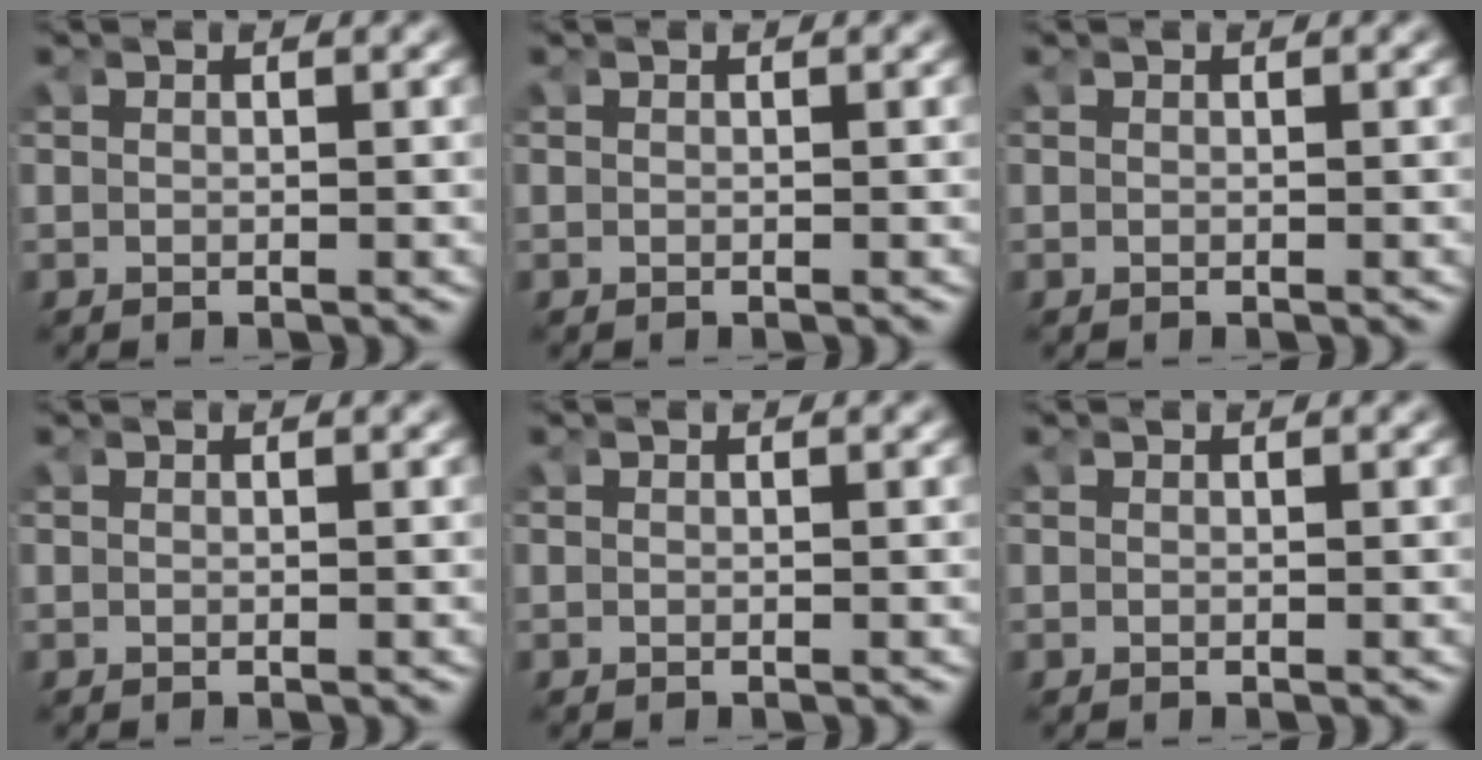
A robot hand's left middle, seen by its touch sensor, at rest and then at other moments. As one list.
[{"total": 0.0}, {"total": 0.0}, {"total": 0.0}, {"total": 0.0}, {"total": 0.0}]